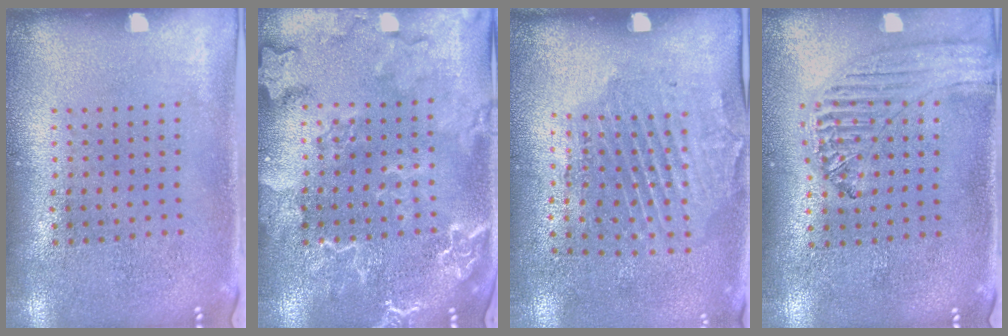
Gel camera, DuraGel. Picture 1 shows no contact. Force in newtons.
{"total": 2.5, "press": 2.5, "slide": 0.4}
{"total": 2.0, "press": 1.2, "slide": 1.6}
{"total": 0.9, "press": 0.9, "slide": 0.1}